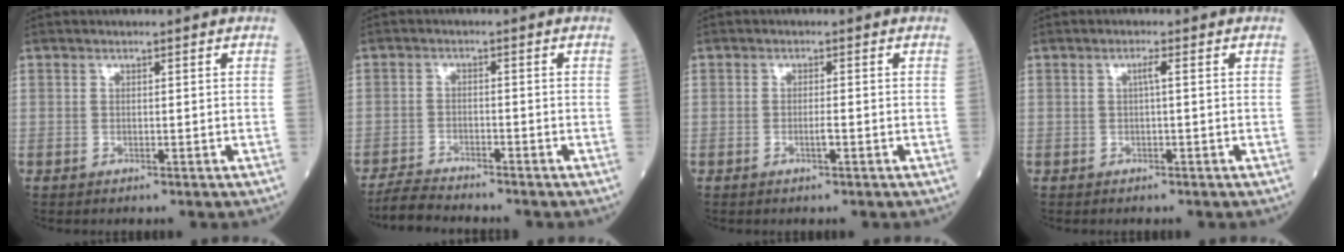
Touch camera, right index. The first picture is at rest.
{"total": 5.7, "force": [-5.5, 0.7, 1.5], "torque": [-0.037, -0.017, -0.096]}
{"total": 1.8, "force": [-0.7, 0.4, 1.6], "torque": [-0.034, -0.001, -0.011]}
{"total": 1.6, "force": [0.2, 0.3, 1.5], "torque": [-0.035, 0.003, 0.003]}